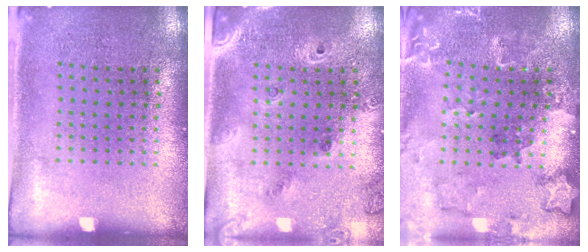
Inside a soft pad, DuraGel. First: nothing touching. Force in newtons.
{"total": 1.5, "press": 1.5, "slide": 0.4}
{"total": 1.8, "press": 1.7, "slide": 0.3}